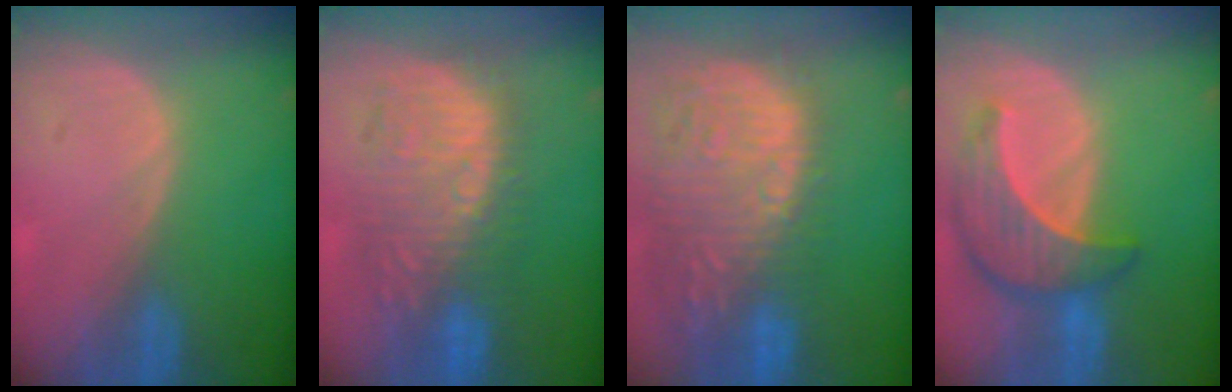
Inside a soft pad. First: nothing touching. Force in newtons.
{"total": 10.0, "press": 9.9, "slide": 1.7}
{"total": 15.7, "press": 12.9, "slide": 9.0}
{"total": 8.7, "press": 7.9, "slide": 3.7}